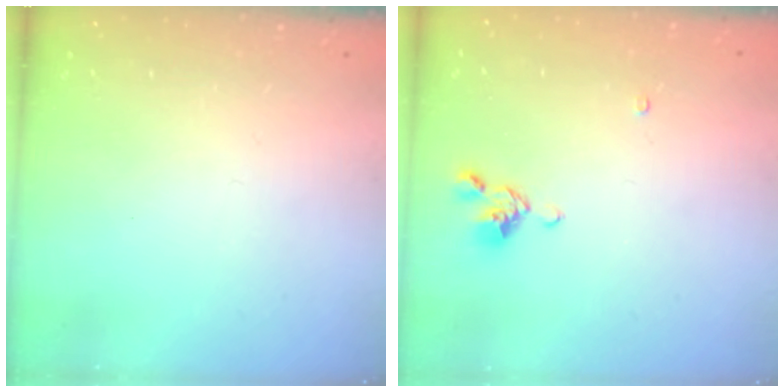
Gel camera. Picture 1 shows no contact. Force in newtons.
{"total": 4.6, "press": 4.5, "slide": 0.6}